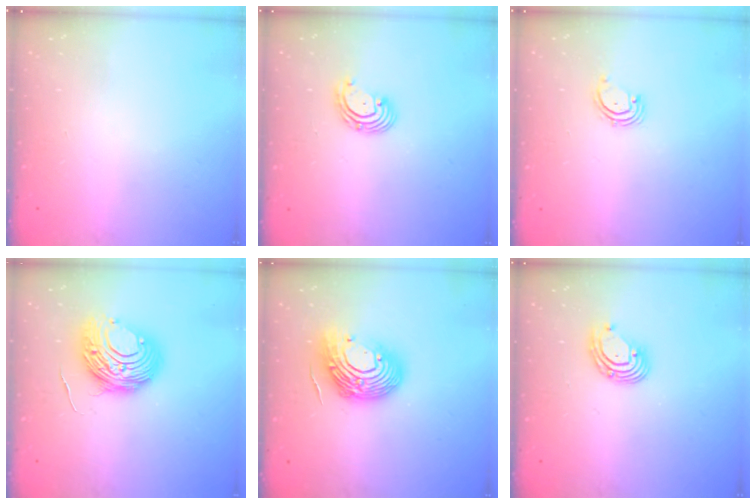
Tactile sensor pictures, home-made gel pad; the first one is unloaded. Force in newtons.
{"total": 2.7, "press": 2.7, "slide": 0.3}
{"total": 2.1, "press": 2.1, "slide": 0.3}
{"total": 12.0, "press": 12.0, "slide": 0.9}
{"total": 15.1, "press": 15.0, "slide": 1.9}
{"total": 5.6, "press": 5.6, "slide": 0.5}